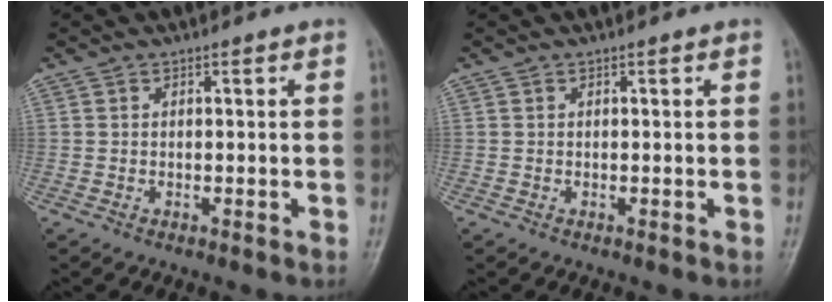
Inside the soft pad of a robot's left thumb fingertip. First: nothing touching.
{"total": 0.0}